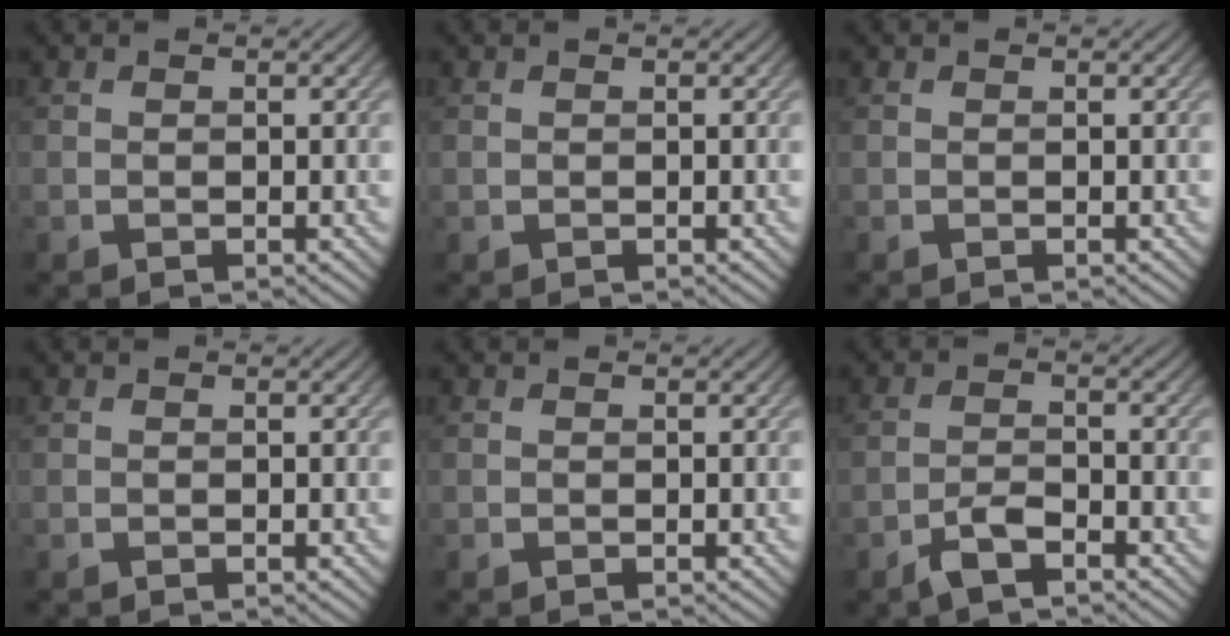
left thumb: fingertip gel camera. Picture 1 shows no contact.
{"total": 0.0}
{"total": 0.0}
{"total": 0.0}
{"total": 0.0}
{"total": 3.4, "force": [-2.6, 0.9, 1.9], "torque": [-0.038, 0.001, -0.058]}